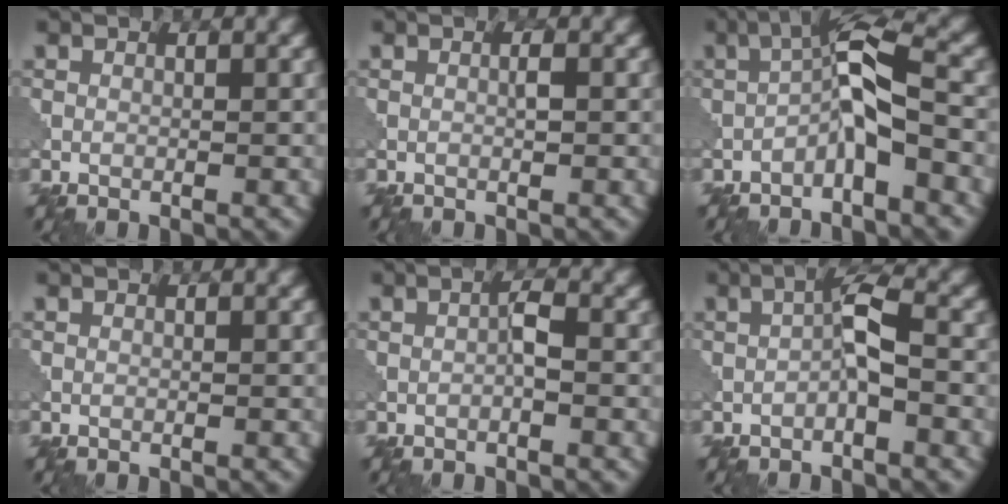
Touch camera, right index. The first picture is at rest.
{"total": 0.8, "force": [-0.1, 0.0, 0.8], "torque": [-0.014, 0.003, -0.003]}
{"total": 5.0, "force": [-1.6, 1.1, 4.6], "torque": [-0.085, 0.020, -0.041]}
{"total": 0.0}
{"total": 1.4, "force": [-0.3, 0.2, 1.3], "torque": [-0.024, 0.005, -0.006]}
{"total": 2.8, "force": [-0.7, 0.5, 2.7], "torque": [-0.051, 0.013, -0.015]}